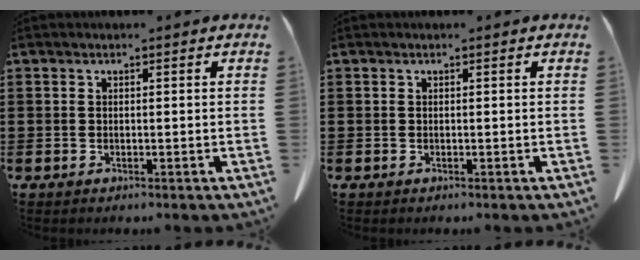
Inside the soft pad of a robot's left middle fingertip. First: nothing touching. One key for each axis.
{"total": 0.0}